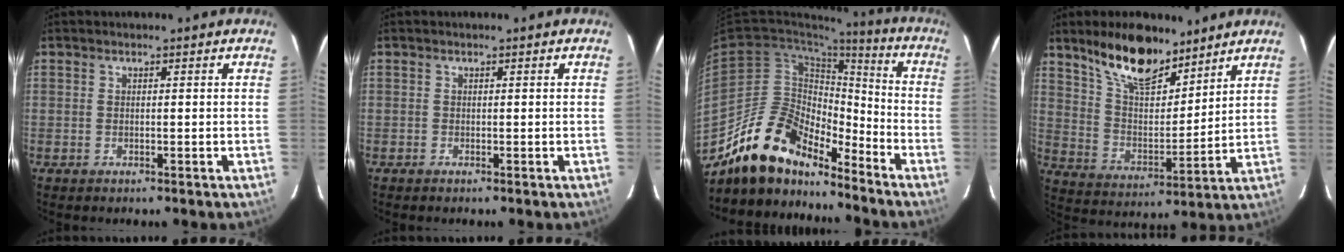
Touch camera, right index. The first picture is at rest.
{"total": 0.0}
{"total": 17.1, "force": [-14.1, 6.6, 7.0], "torque": [-0.140, 0.014, -0.253]}
{"total": 14.9, "force": [11.1, 5.8, 8.1], "torque": [-0.145, 0.009, 0.203]}